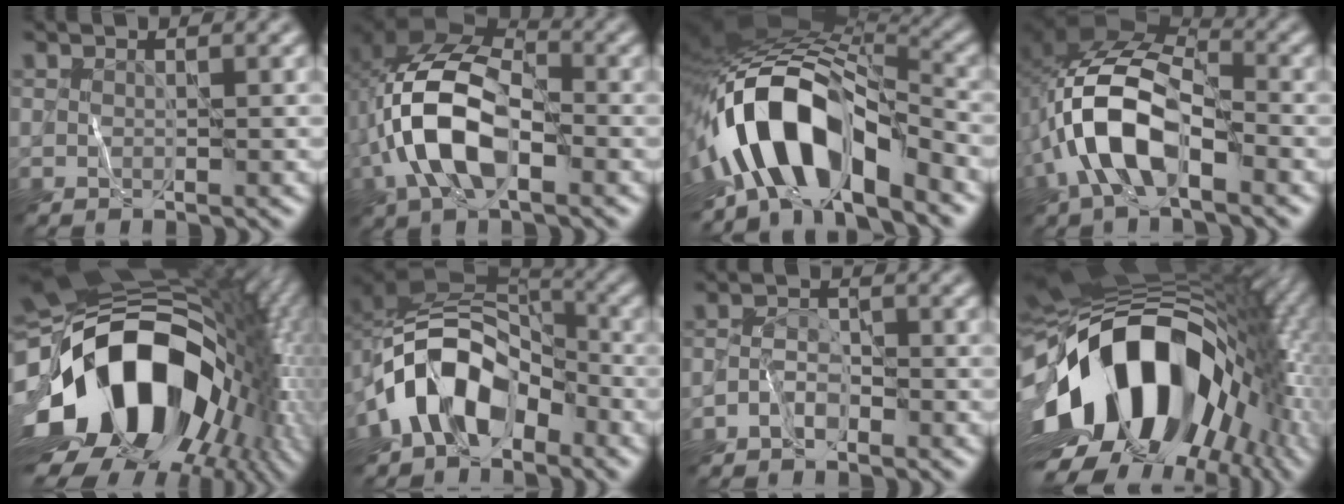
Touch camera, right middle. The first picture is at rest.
{"total": 10.5, "force": [-2.3, 5.7, 8.5], "torque": [-0.179, 0.009, -0.057]}
{"total": 12.9, "force": [-6.0, 5.7, 9.9], "torque": [-0.168, 0.011, -0.111]}
{"total": 10.0, "force": [-3.1, 5.4, 7.8], "torque": [-0.161, 0.003, -0.067]}
{"total": 20.6, "force": [-2.6, 14.2, 14.8], "torque": [-0.282, -0.034, -0.034]}
{"total": 9.6, "force": [-4.2, 6.3, 5.8], "torque": [-0.087, 0.014, -0.095]}
{"total": 1.9, "force": [-1.4, 1.0, 0.9], "torque": [-0.014, 0.009, -0.030]}
{"total": 18.4, "force": [-1.9, 12.4, 13.5], "torque": [-0.236, 0.003, -0.042]}